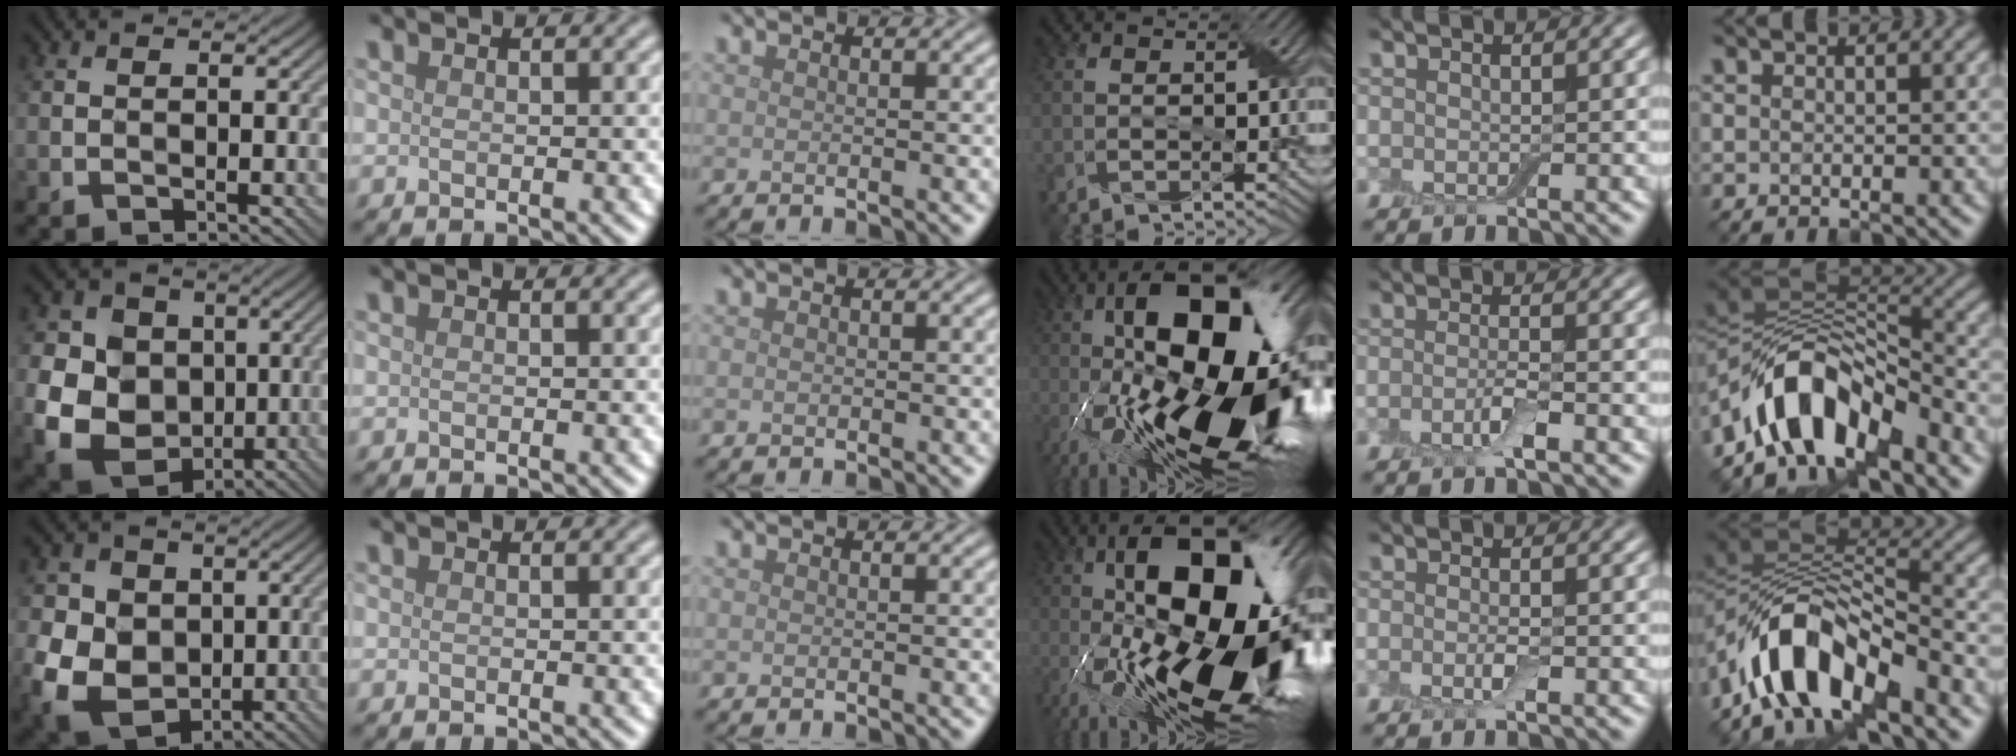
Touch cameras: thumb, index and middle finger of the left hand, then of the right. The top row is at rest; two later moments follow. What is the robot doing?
{"motion": "wrap", "object": "adhesive wrap"}